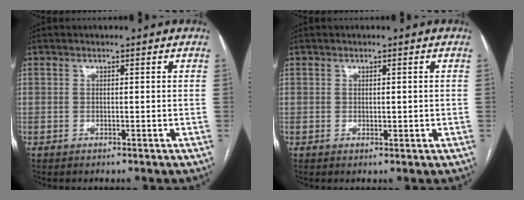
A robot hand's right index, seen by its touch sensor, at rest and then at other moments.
{"total": 1.0, "force": [0.1, 0.6, 0.7], "torque": [-0.010, -0.003, 0.003]}